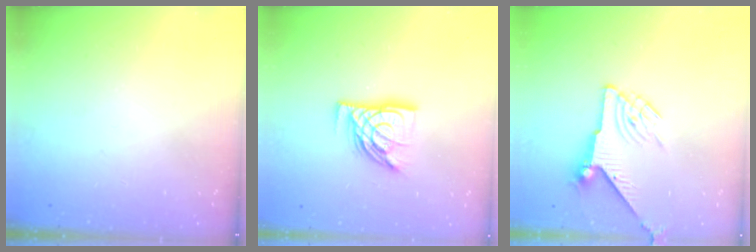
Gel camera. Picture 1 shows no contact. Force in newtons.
{"total": 11.3, "press": 11.3, "slide": 1.3}
{"total": 7.4, "press": 7.4, "slide": 0.1}